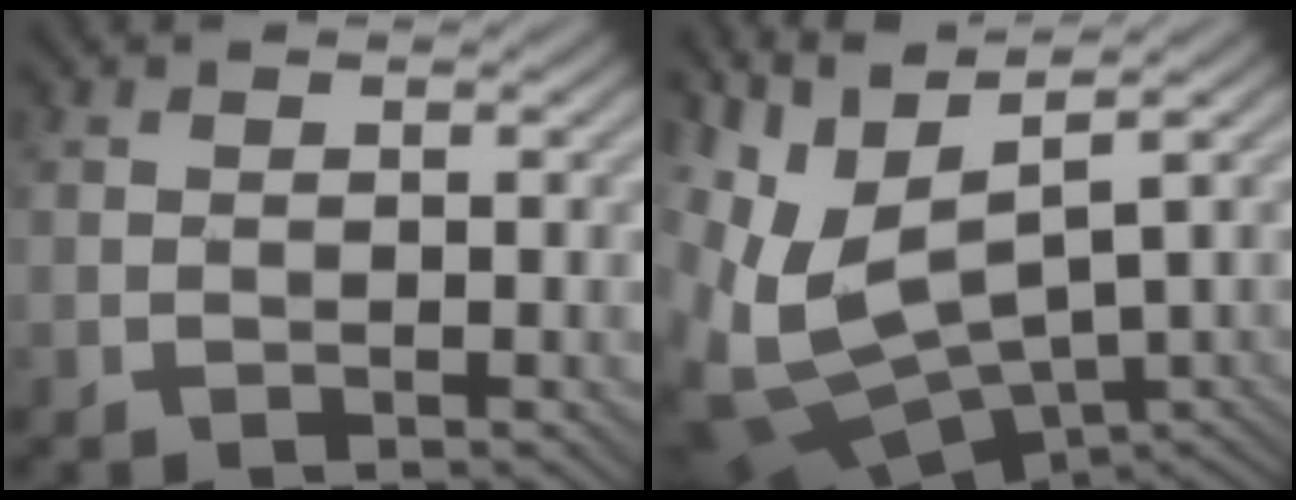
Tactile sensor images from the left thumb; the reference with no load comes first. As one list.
[{"total": 12.2, "force": [-0.5, 5.8, 10.7], "torque": [-0.263, -0.011, 0.029]}]